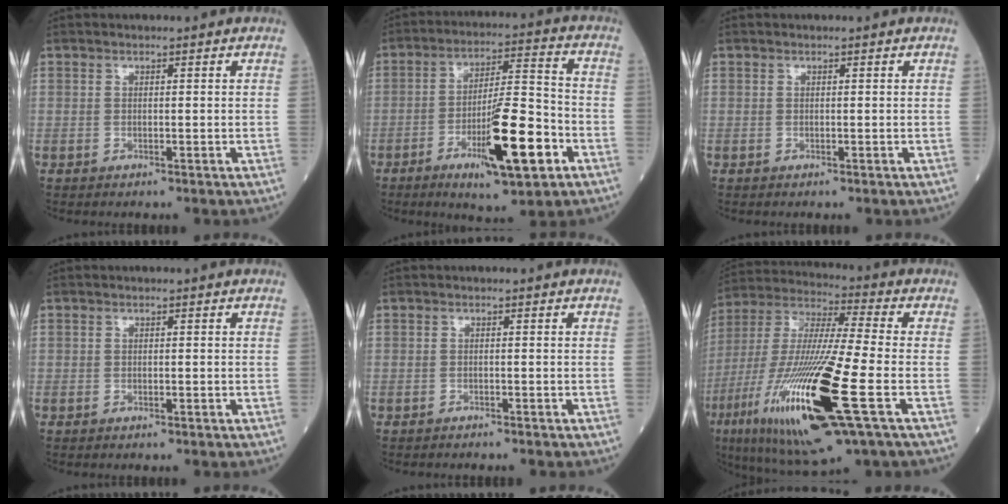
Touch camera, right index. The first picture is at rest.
{"total": 14.2, "force": [-5.9, 2.2, 12.7], "torque": [-0.211, -0.007, -0.094]}
{"total": 0.0}
{"total": 0.0}
{"total": 1.3, "force": [-1.2, 0.0, 0.4], "torque": [-0.007, 0.000, -0.015]}
{"total": 25.0, "force": [-8.5, 2.5, 23.3], "torque": [-0.503, -0.050, -0.154]}